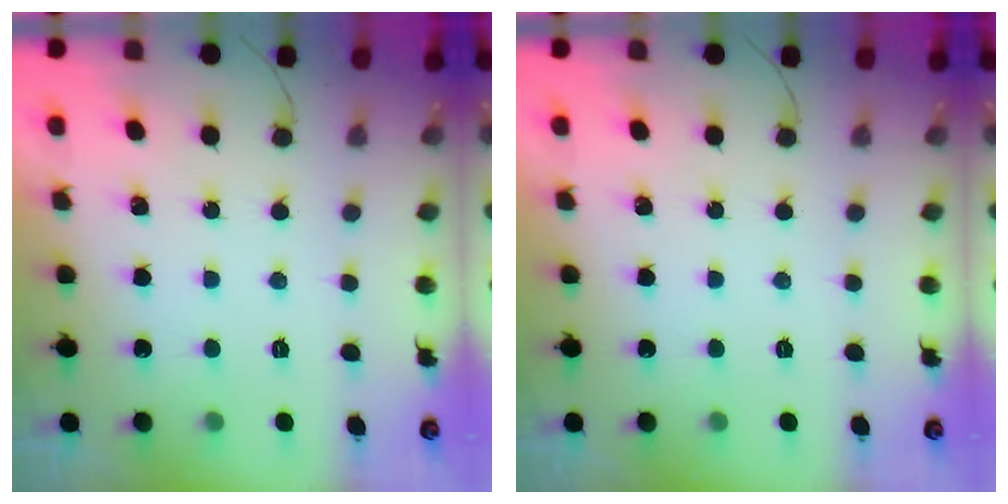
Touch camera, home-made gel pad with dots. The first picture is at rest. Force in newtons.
{"total": 0.0}